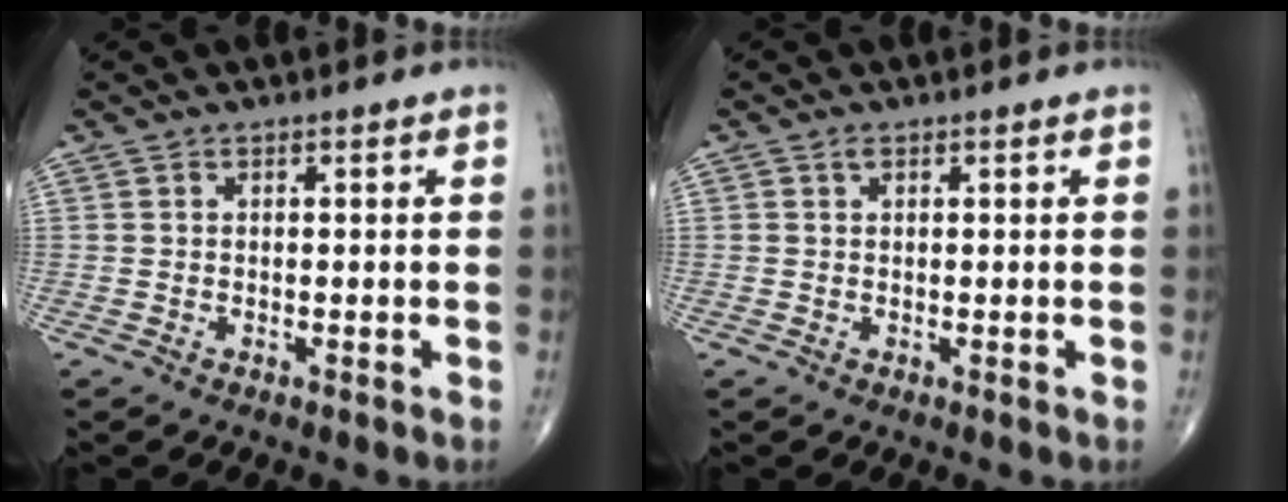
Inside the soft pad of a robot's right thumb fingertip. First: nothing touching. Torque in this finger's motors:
{"motor_torque": [-0.31, 0.18, -0.04, 0.07, 0.00]}